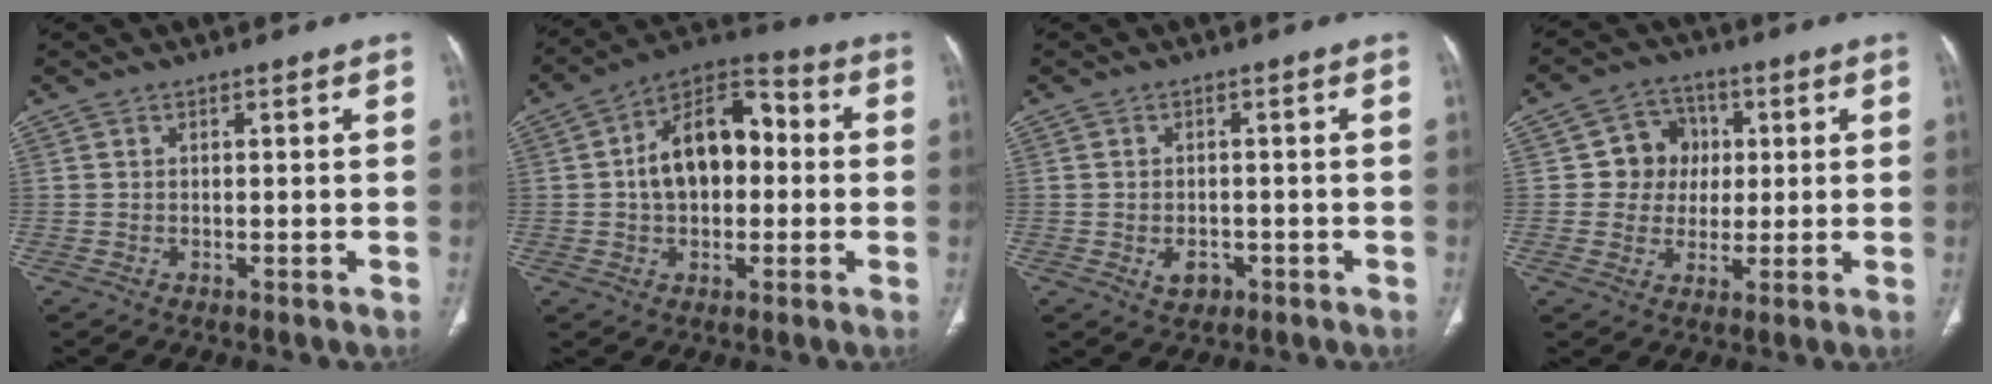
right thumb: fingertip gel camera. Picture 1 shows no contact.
{"total": 14.7, "force": [0.7, 9.3, 11.4], "torque": [-0.158, 0.039, 0.001]}
{"total": 3.2, "force": [-1.2, 2.4, 1.8], "torque": [-0.021, 0.004, -0.011]}
{"total": 8.2, "force": [1.2, 7.7, 2.4], "torque": [0.012, 0.011, 0.014]}